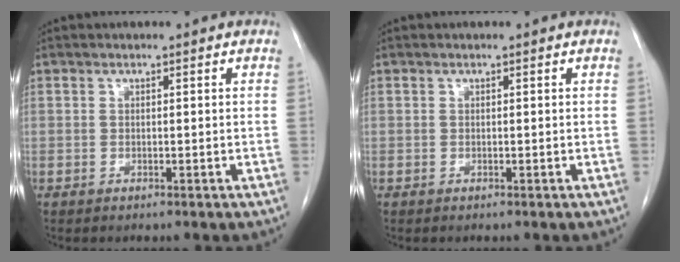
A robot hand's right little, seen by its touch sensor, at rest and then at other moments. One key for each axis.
{"total": 0.0}